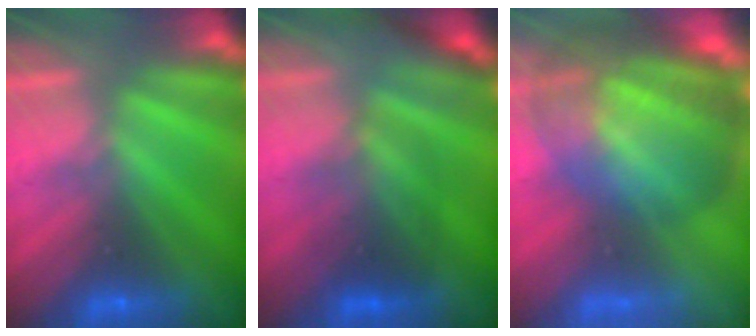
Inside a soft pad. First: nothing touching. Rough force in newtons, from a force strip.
{"total": 2.3}
{"total": 10.8}